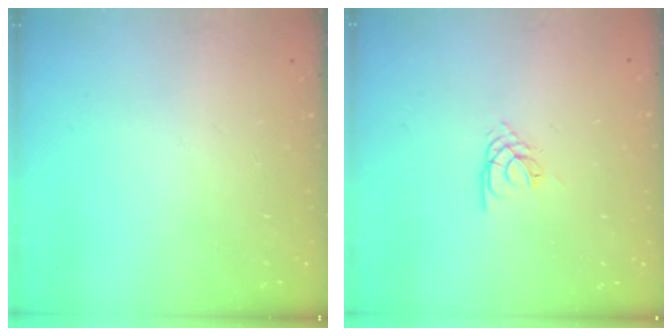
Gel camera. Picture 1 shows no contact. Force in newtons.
{"total": 1.7, "press": 1.7, "slide": 0.4}